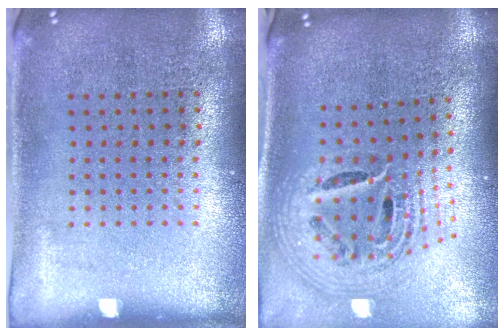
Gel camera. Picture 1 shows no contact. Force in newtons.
{"total": 2.2, "press": 1.6, "slide": 1.5}